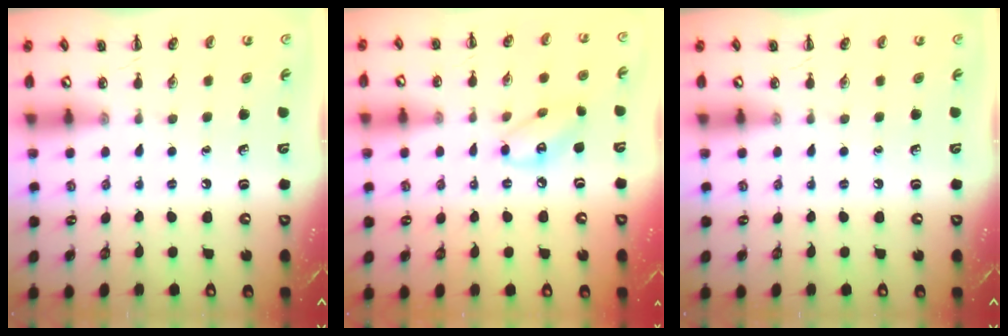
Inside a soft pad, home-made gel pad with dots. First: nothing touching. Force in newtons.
{"total": 8.0, "press": 7.9, "slide": 0.8}
{"total": 0.0}